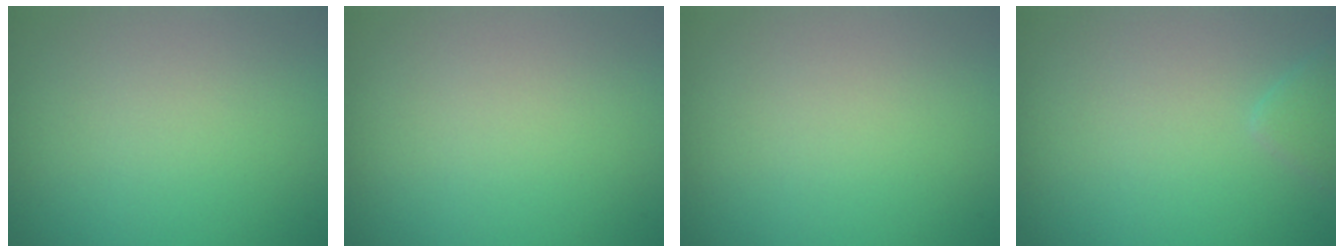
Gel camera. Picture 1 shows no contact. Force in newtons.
{"total": 0.0}
{"total": 0.0}
{"total": 1.5, "press": 1.5, "slide": 0.2}